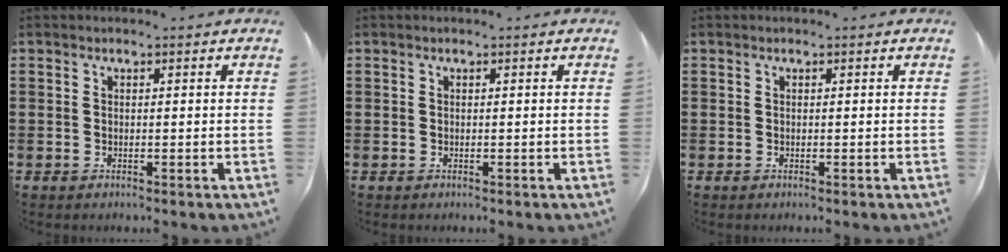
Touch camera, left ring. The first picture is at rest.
{"total": 0.0}
{"total": 0.0}